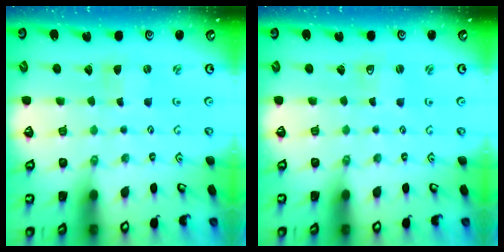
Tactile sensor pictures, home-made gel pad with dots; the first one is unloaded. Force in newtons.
{"total": 2.7, "press": 2.7, "slide": 0.3}